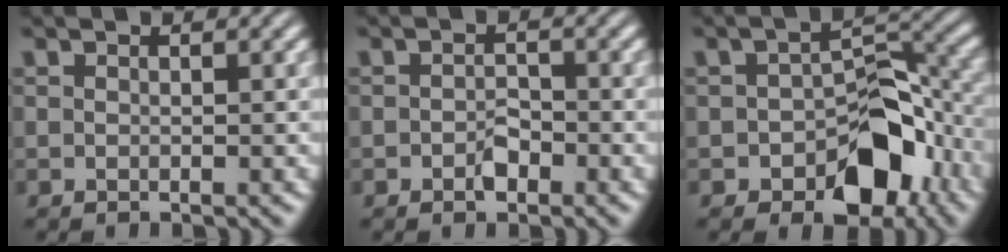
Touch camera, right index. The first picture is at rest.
{"total": 1.3, "force": [-1.0, 0.3, 0.7], "torque": [0.003, -0.003, -0.016]}
{"total": 6.1, "force": [-2.7, 3.4, 4.2], "torque": [-0.041, -0.005, -0.037]}